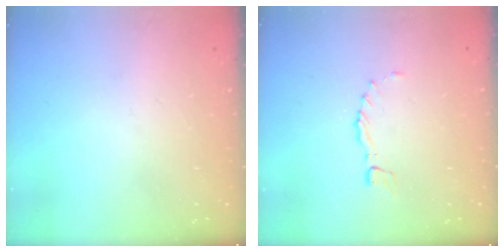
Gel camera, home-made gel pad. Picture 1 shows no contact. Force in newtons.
{"total": 0.0}